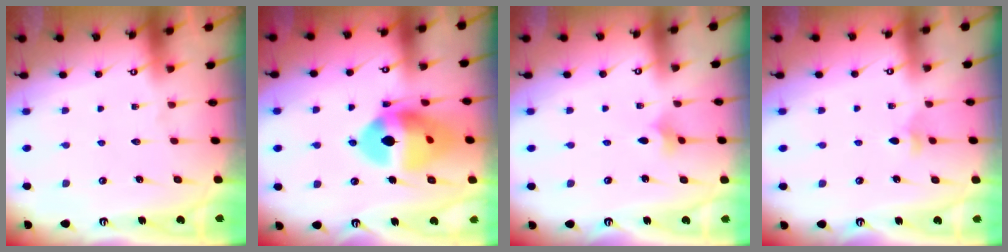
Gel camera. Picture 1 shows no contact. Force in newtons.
{"total": 16.1, "press": 15.1, "slide": 5.6}
{"total": 1.8, "press": 1.7, "slide": 0.5}
{"total": 3.2, "press": 3.2, "slide": 0.6}